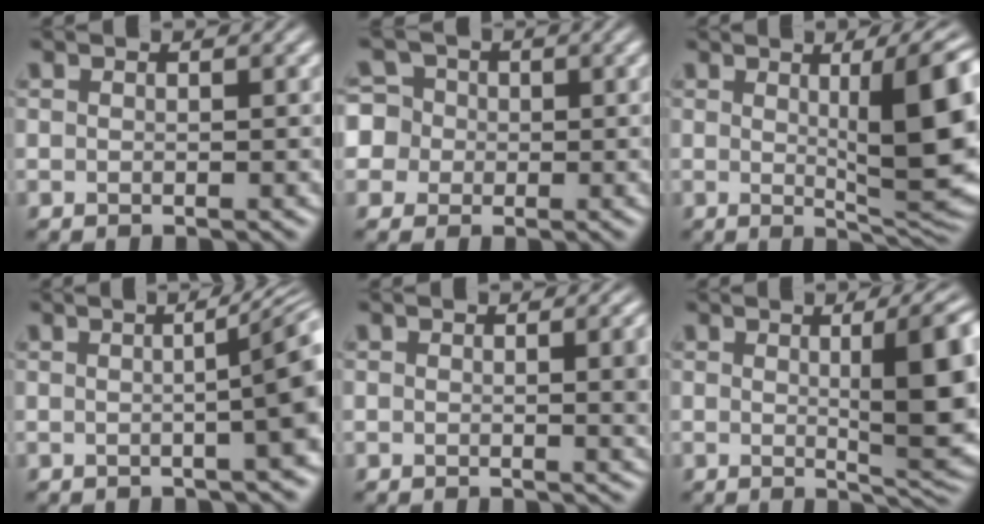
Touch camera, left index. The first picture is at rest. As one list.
[{"total": 6.1, "force": [0.2, 5.9, 1.7], "torque": [-0.030, 0.039, -0.017]}, {"total": 10.9, "force": [1.7, 2.5, 10.5], "torque": [-0.128, -0.004, 0.030]}, {"total": 7.5, "force": [-0.1, 2.2, 7.1], "torque": [-0.048, 0.016, -0.008]}, {"total": 3.4, "force": [0.2, 1.0, 3.2], "torque": [-0.035, 0.001, 0.000]}, {"total": 10.0, "force": [1.1, 2.6, 9.5], "torque": [-0.107, 0.001, 0.021]}]